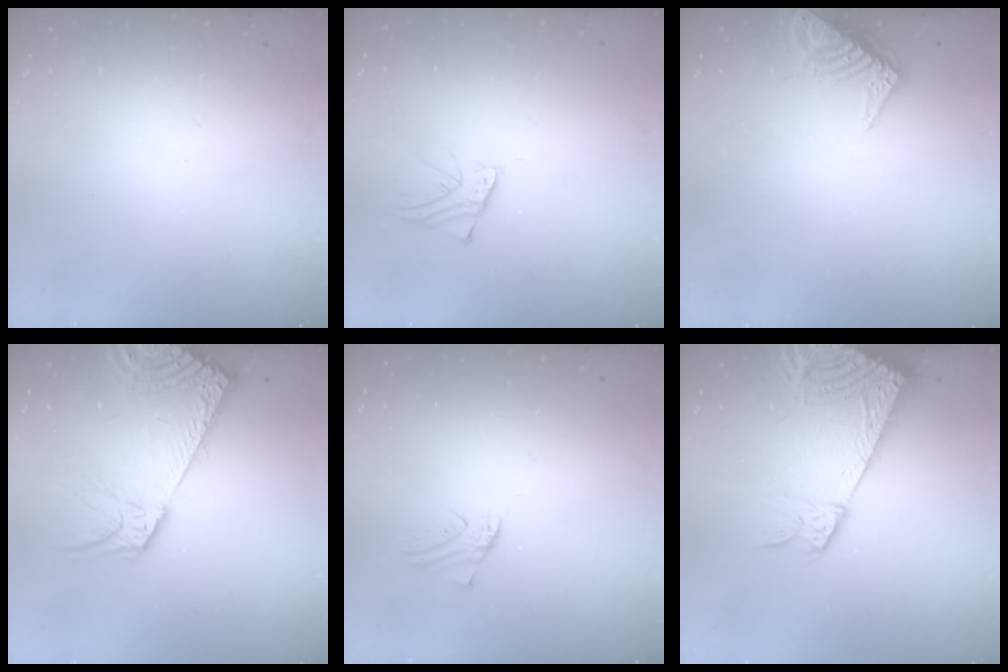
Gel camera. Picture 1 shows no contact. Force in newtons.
{"total": 3.0, "press": 2.9, "slide": 0.3}
{"total": 7.6, "press": 7.6, "slide": 0.7}
{"total": 14.8, "press": 14.4, "slide": 3.5}
{"total": 0.9, "press": 0.9, "slide": 0.1}
{"total": 15.2, "press": 15.0, "slide": 2.6}